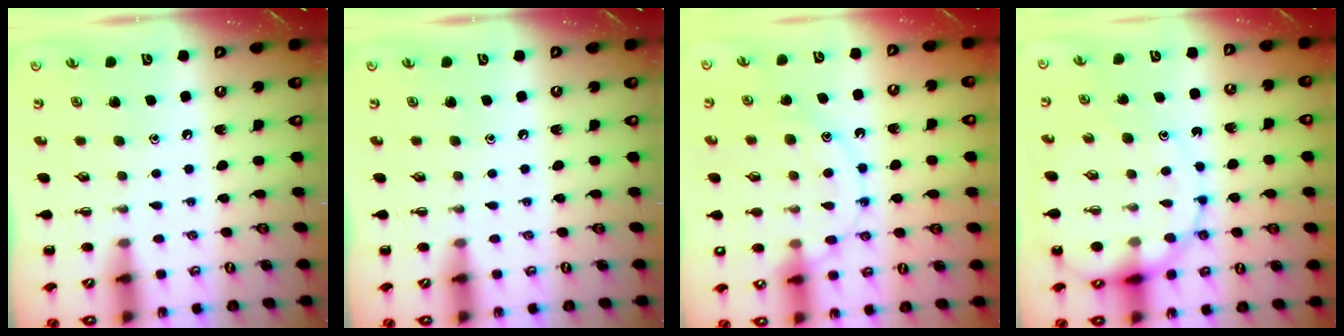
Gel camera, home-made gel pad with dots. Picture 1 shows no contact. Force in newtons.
{"total": 0.0}
{"total": 14.4, "press": 14.3, "slide": 0.8}
{"total": 12.2, "press": 11.9, "slide": 3.0}